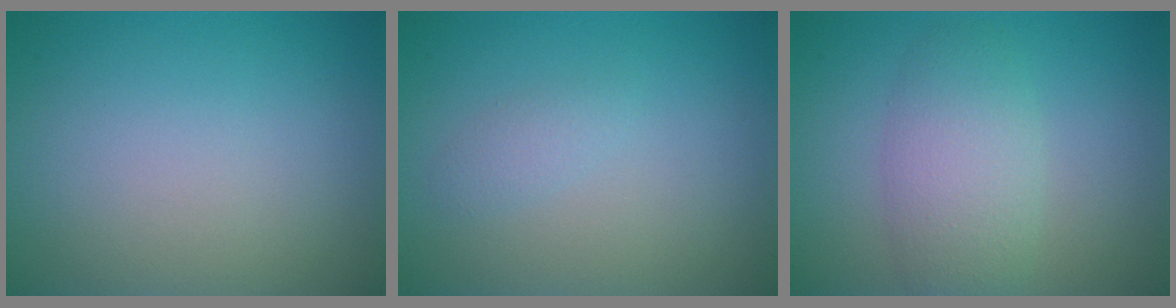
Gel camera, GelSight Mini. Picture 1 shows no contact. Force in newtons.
{"total": 1.1, "press": 1.1, "slide": 0.0}
{"total": 4.1, "press": 4.1, "slide": 0.2}